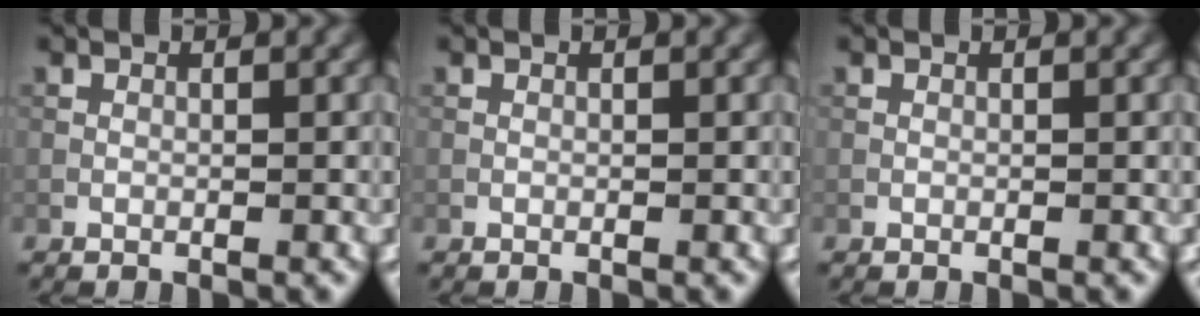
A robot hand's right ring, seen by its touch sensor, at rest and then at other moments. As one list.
[{"total": 0.0}, {"total": 0.0}]